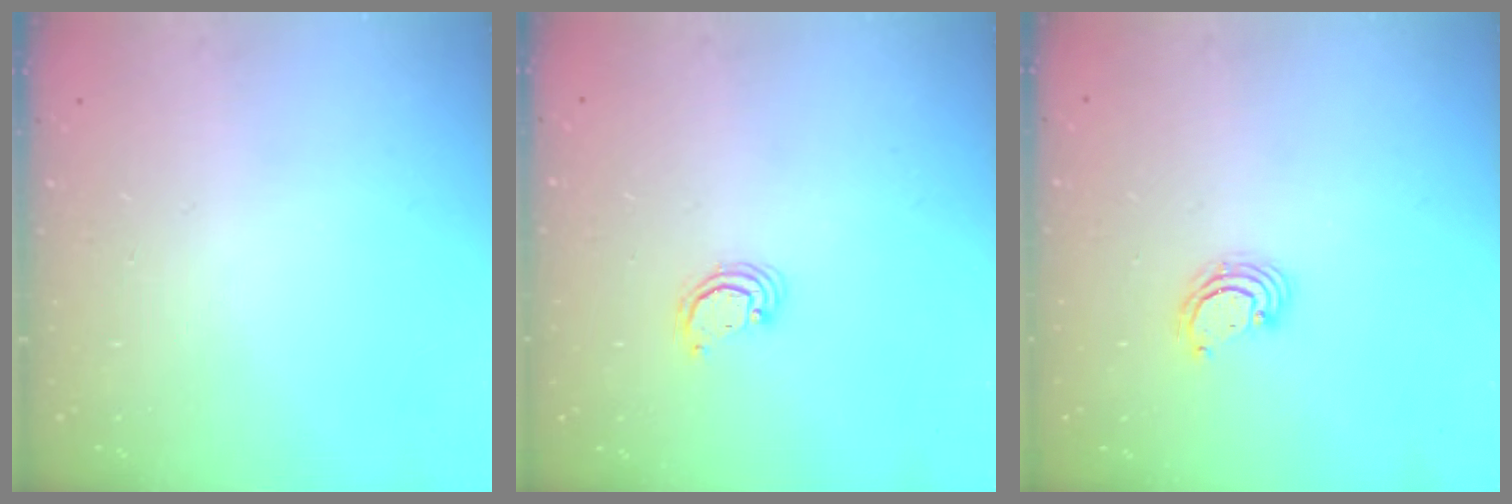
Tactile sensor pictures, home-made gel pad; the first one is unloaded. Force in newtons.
{"total": 2.4, "press": 2.4, "slide": 0.3}
{"total": 3.2, "press": 3.2, "slide": 0.1}